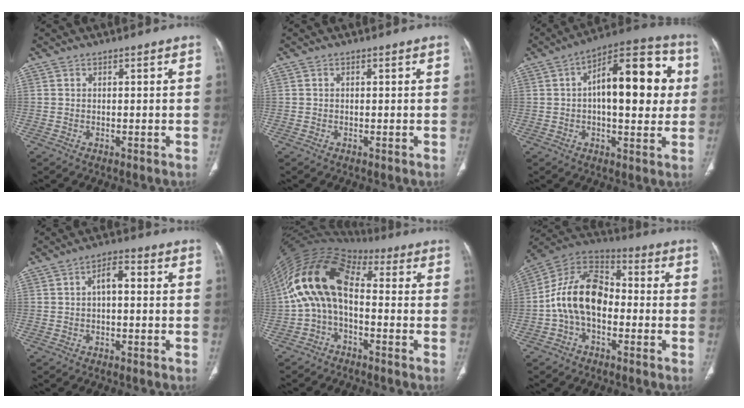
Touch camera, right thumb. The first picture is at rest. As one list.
[{"total": 0.0}, {"total": 19.5, "force": [2.8, 8.5, 17.3], "torque": [-0.212, 0.030, 0.032]}, {"total": 4.1, "force": [0.3, 2.0, 3.6], "torque": [-0.052, 0.018, -0.002]}, {"total": 14.5, "force": [-0.2, 8.4, 11.8], "torque": [-0.220, 0.052, -0.018]}, {"total": 14.7, "force": [-2.3, 9.5, 10.9], "torque": [-0.185, 0.044, -0.053]}]